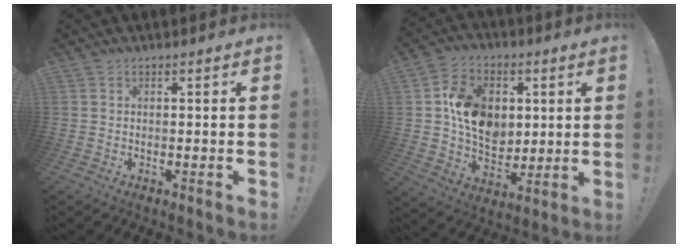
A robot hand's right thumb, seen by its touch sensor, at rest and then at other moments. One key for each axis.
{"total": 14.3, "fx": 3.0, "fy": 11.6, "fz": 7.9, "tx": -0.125, "ty": 0.000, "tz": 0.067}